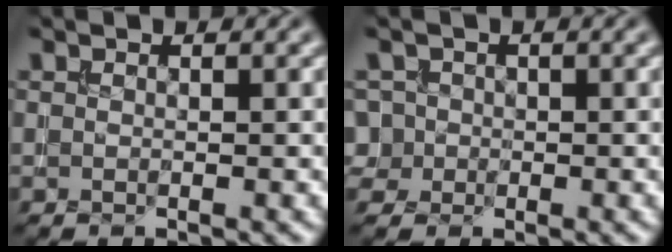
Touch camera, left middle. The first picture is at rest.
{"total": 3.1, "force": [-0.2, 2.9, 0.9], "torque": [-0.007, 0.026, -0.018]}